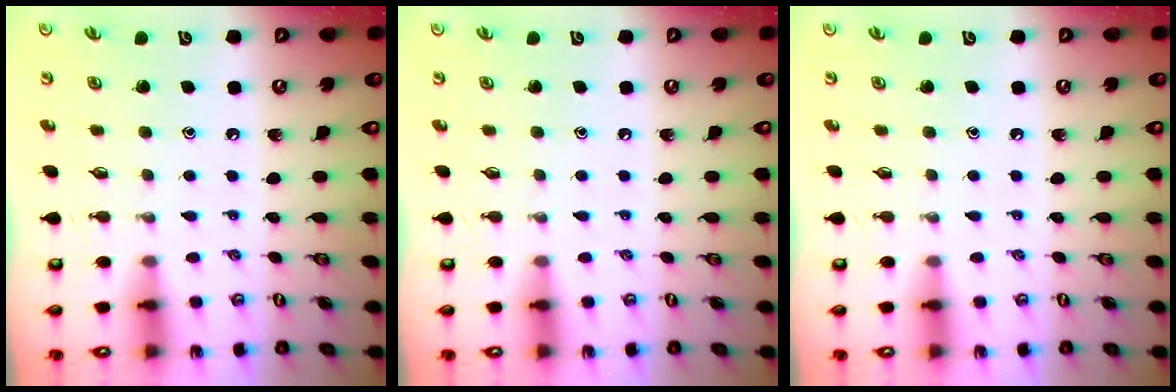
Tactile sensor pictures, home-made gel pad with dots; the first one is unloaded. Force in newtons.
{"total": 0.0}
{"total": 0.0}